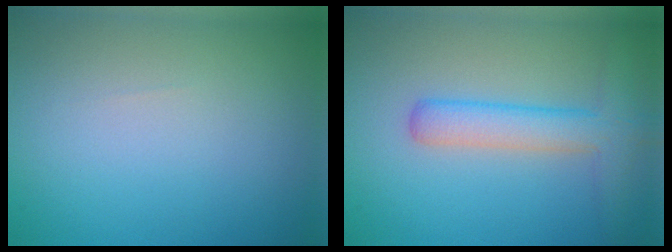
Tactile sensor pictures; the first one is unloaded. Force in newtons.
{"total": 4.2, "press": 4.2, "slide": 0.1}